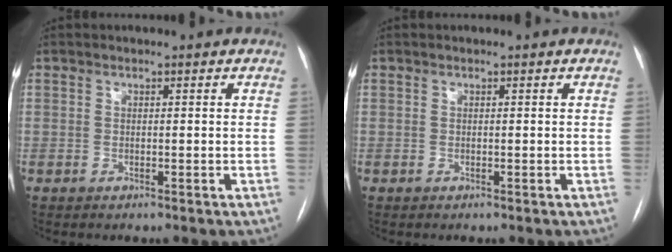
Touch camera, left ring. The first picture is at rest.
{"total": 0.0}